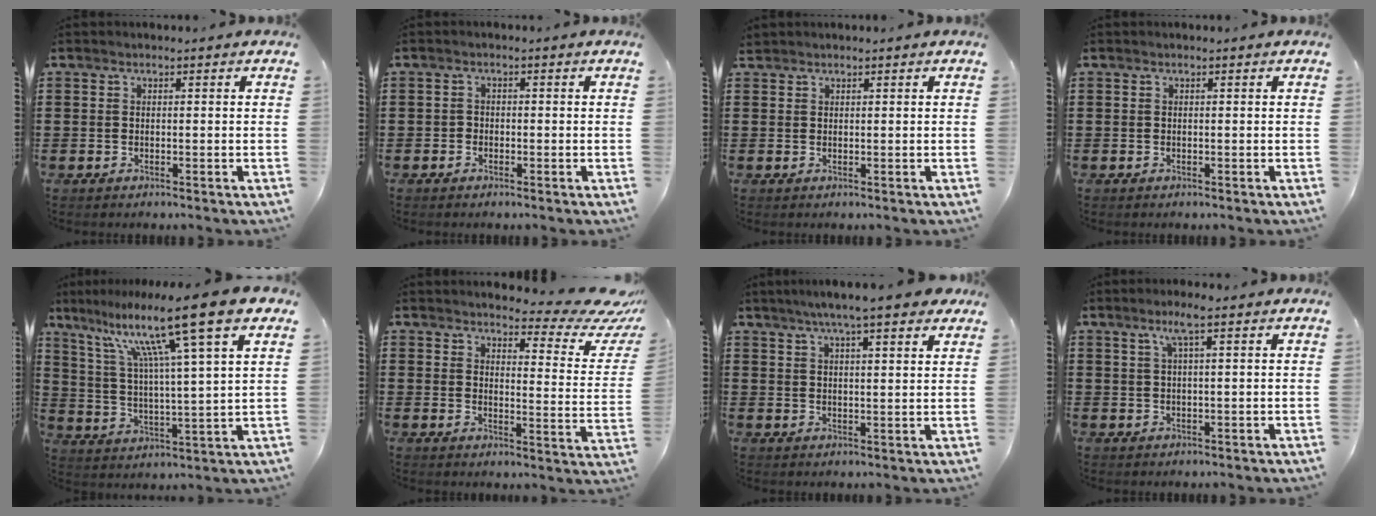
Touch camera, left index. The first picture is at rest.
{"total": 1.1, "force": [-0.9, 0.7, 0.1], "torque": [-0.006, 0.003, -0.019]}
{"total": 0.7, "force": [0.7, 0.2, 0.1], "torque": [-0.004, 0.000, 0.015]}
{"total": 0.0}
{"total": 14.2, "force": [9.4, 0.0, 10.6], "torque": [-0.216, -0.047, 0.143]}
{"total": 5.6, "force": [4.7, 1.2, 2.8], "torque": [-0.045, -0.039, 0.074]}
{"total": 6.2, "force": [5.0, 0.4, 3.7], "torque": [-0.076, -0.008, 0.086]}
{"total": 3.2, "force": [1.6, -0.1, 2.8], "torque": [-0.058, 0.002, 0.025]}